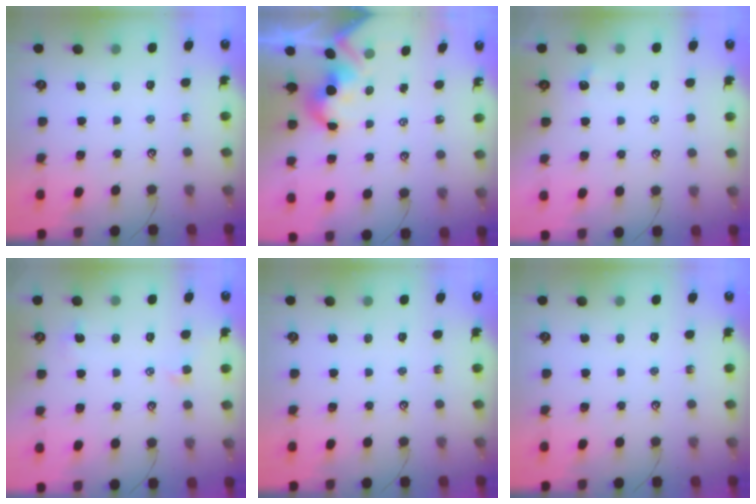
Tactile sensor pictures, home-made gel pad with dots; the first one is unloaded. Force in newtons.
{"total": 4.6, "press": 4.6, "slide": 0.7}
{"total": 1.1, "press": 1.0, "slide": 0.4}
{"total": 0.0}
{"total": 0.0}
{"total": 0.0}